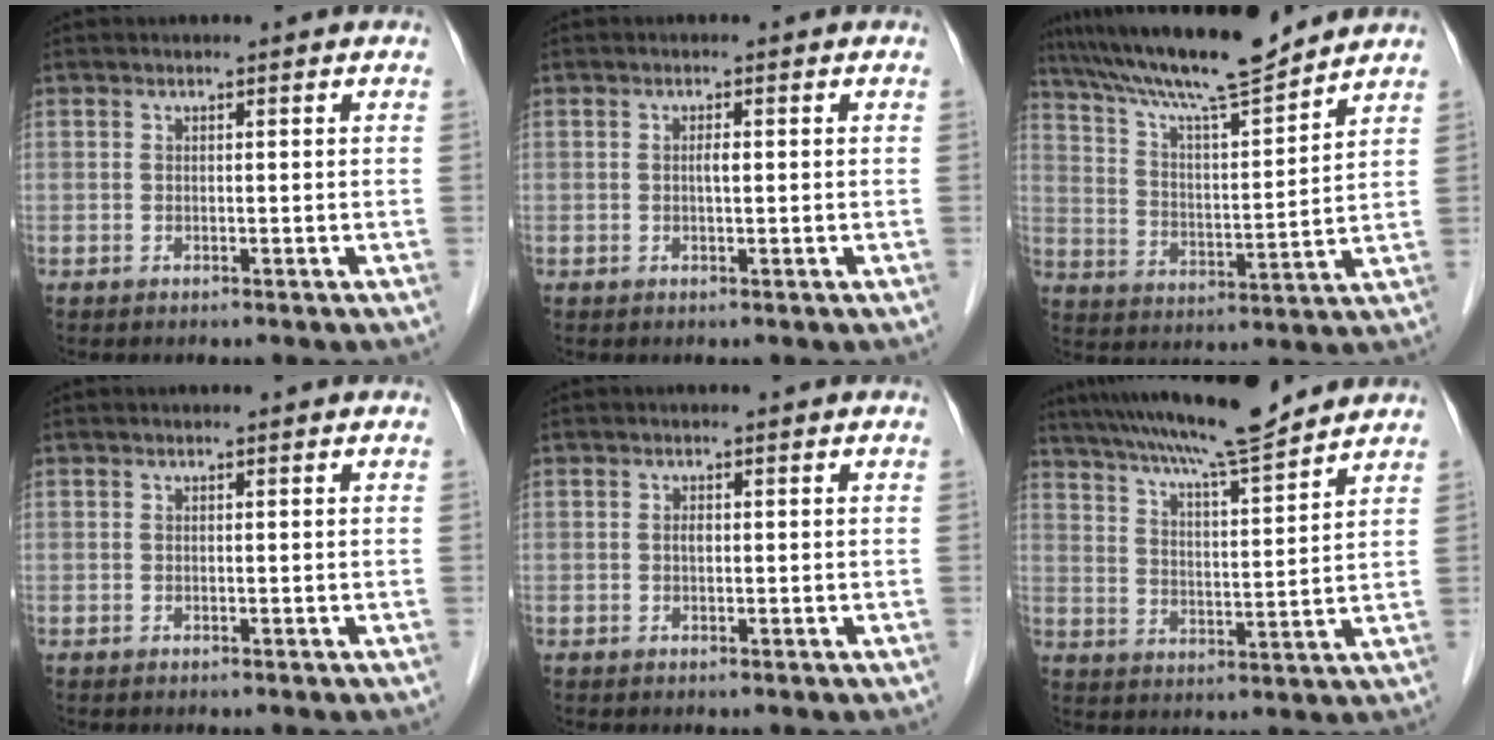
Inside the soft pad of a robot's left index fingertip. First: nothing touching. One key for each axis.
{"total": 1.1, "fx": 0.0, "fy": 0.2, "fz": 1.0, "tx": -0.017, "ty": -0.001, "tz": -0.002}
{"total": 15.0, "fx": 13.2, "fy": 0.1, "fz": 6.9, "tx": -0.126, "ty": 0.002, "tz": 0.223}
{"total": 0.0}
{"total": 0.7, "fx": 0.0, "fy": 0.4, "fz": 0.6, "tx": -0.013, "ty": 0.000, "tz": -0.002}
{"total": 14.5, "fx": 12.7, "fy": 0.1, "fz": 7.0, "tx": -0.119, "ty": 0.007, "tz": 0.199}